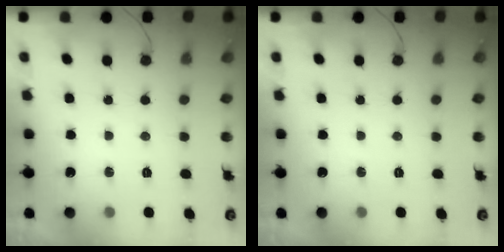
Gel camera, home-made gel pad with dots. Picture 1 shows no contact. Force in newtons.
{"total": 0.0}